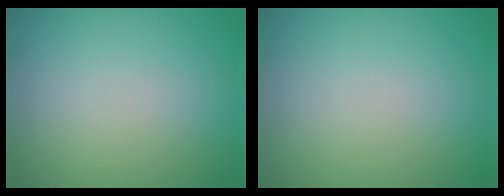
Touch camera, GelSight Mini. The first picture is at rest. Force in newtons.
{"total": 0.0}